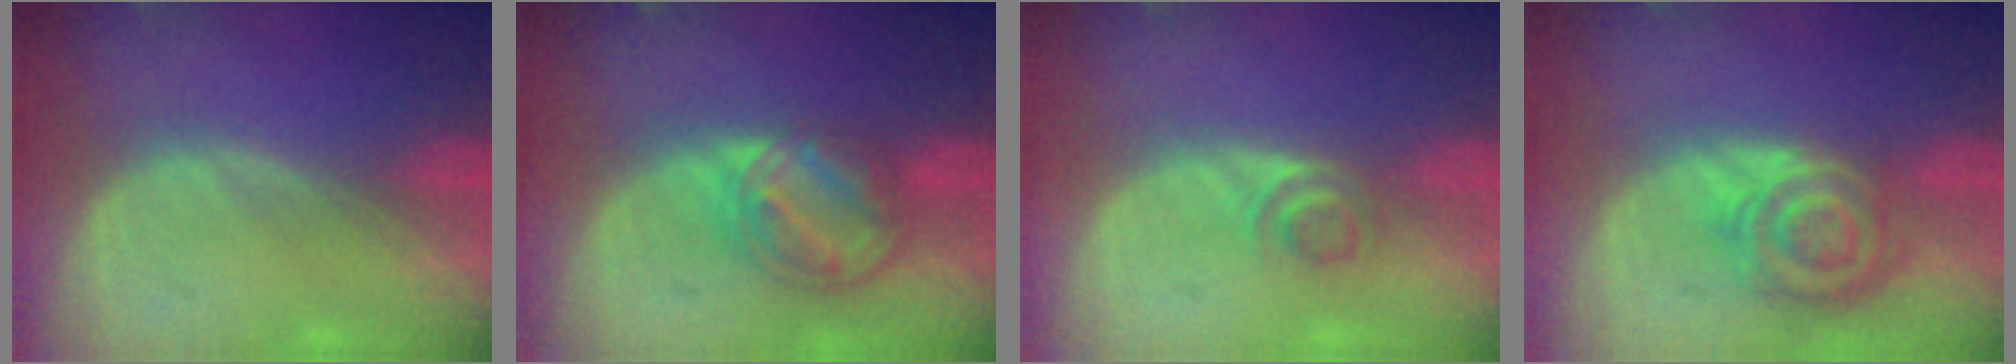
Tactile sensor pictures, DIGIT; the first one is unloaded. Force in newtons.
{"total": 8.1, "press": 6.9, "slide": 4.2}
{"total": 2.8, "press": 2.7, "slide": 1.0}
{"total": 8.6, "press": 7.5, "slide": 4.2}